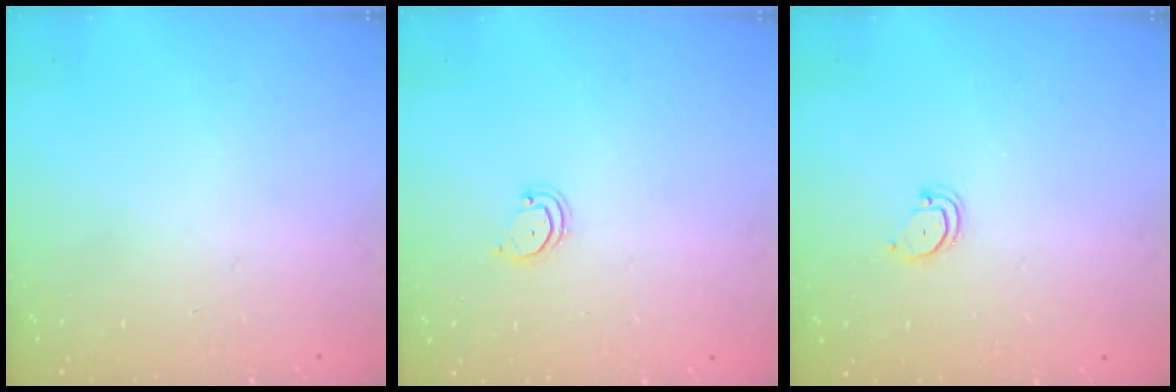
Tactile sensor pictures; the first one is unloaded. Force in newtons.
{"total": 2.6, "press": 2.6, "slide": 0.2}
{"total": 3.0, "press": 3.0, "slide": 0.3}